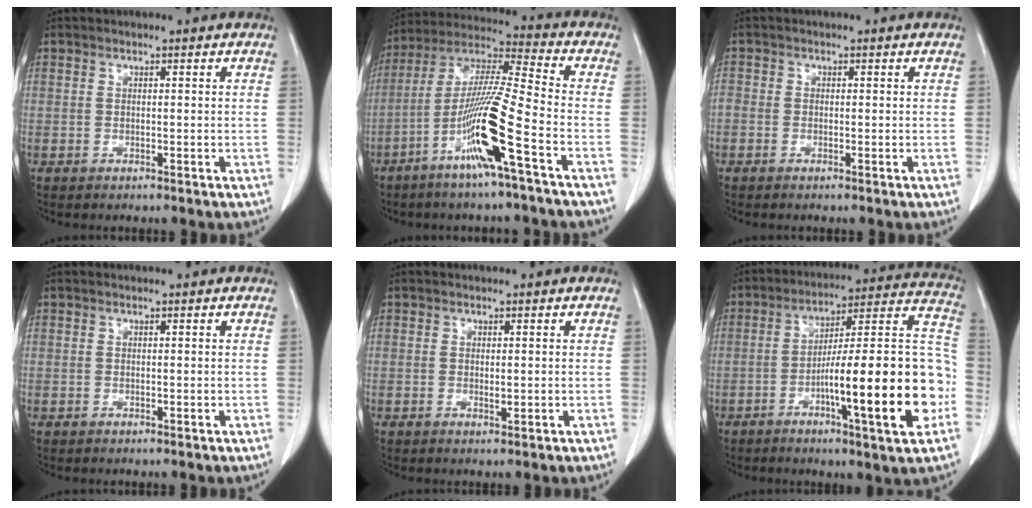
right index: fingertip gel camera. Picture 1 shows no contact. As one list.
[{"total": 14.0, "force": [-6.2, -0.8, 12.6], "torque": [-0.251, -0.008, -0.121]}, {"total": 1.4, "force": [-0.4, 1.1, 0.8], "torque": [-0.023, 0.005, -0.010]}, {"total": 0.0}, {"total": 0.8, "force": [0.1, 0.4, 0.7], "torque": [-0.013, -0.003, 0.004]}, {"total": 21.7, "force": [-6.2, 1.6, 20.8], "torque": [-0.263, 0.015, -0.092]}]